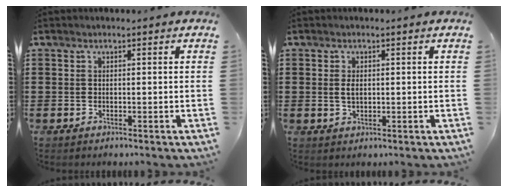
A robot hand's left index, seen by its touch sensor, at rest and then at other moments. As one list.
[{"total": 1.8, "force": [0.3, 1.0, 1.5], "torque": [-0.034, 0.005, 0.004]}]